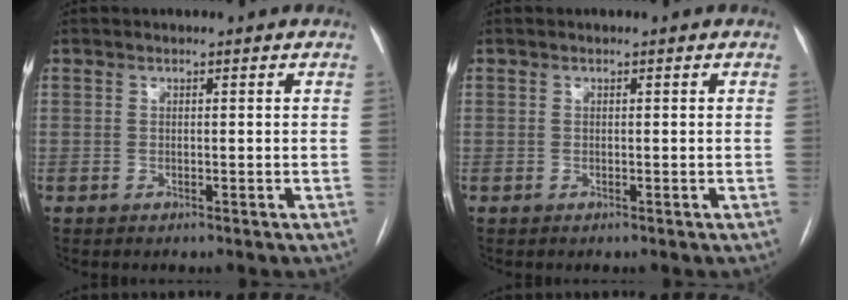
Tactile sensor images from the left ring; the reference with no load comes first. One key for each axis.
{"total": 0.0}